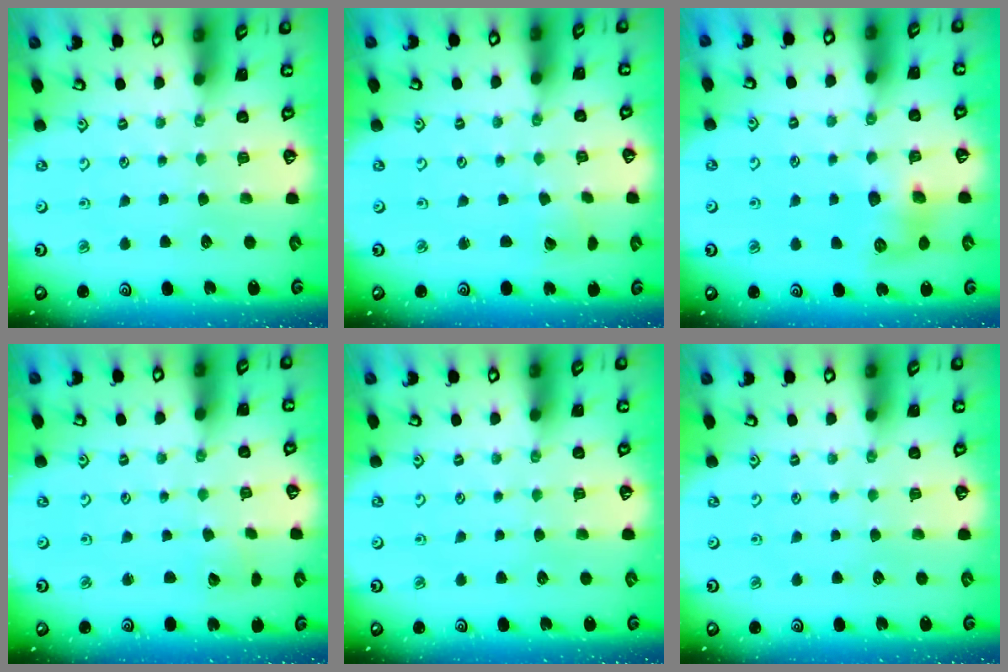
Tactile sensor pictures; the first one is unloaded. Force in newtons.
{"total": 2.2, "press": 2.2, "slide": 0.2}
{"total": 8.5, "press": 8.5, "slide": 0.4}
{"total": 2.4, "press": 2.4, "slide": 0.2}
{"total": 0.0}
{"total": 0.0}